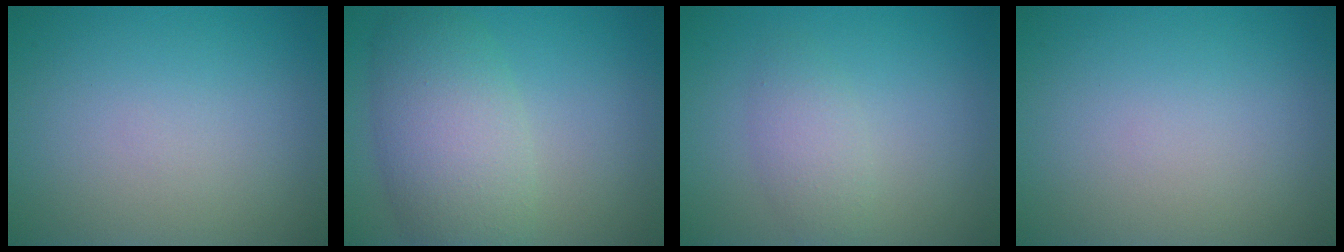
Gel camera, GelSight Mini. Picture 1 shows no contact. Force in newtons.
{"total": 6.7, "press": 6.7, "slide": 0.2}
{"total": 2.2, "press": 2.2, "slide": 0.0}
{"total": 0.0}